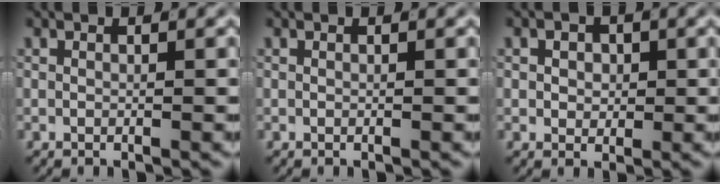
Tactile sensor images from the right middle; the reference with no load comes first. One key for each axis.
{"total": 0.0}
{"total": 1.9, "fx": 0.1, "fy": 1.6, "fz": 1.1, "tx": -0.011, "ty": -0.006, "tz": 0.006}